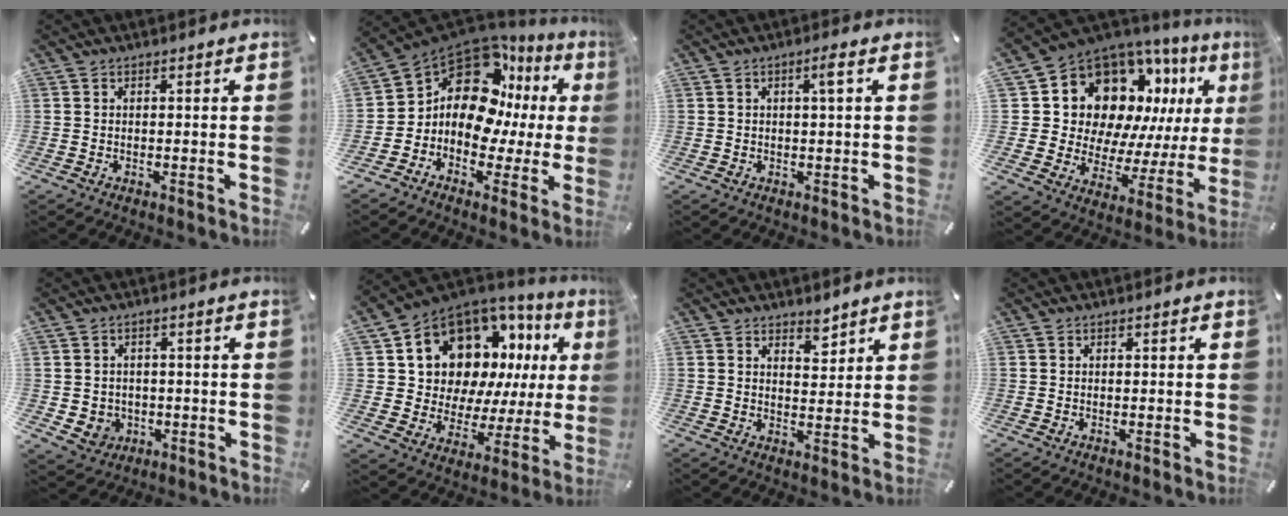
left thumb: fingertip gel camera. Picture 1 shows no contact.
{"total": 15.0, "force": [4.9, 10.6, 9.4], "torque": [-0.186, -0.058, 0.077]}
{"total": 2.7, "force": [0.8, 0.3, 2.5], "torque": [-0.049, 0.003, 0.011]}
{"total": 14.7, "force": [8.1, 10.8, 5.7], "torque": [-0.101, -0.087, 0.159]}
{"total": 4.5, "force": [0.0, 4.5, 0.5], "torque": [-0.009, -0.003, -0.001]}
{"total": 14.2, "force": [8.3, 10.0, 5.8], "torque": [-0.104, -0.079, 0.160]}
{"total": 4.1, "force": [3.6, 1.8, 0.3], "torque": [0.017, -0.030, 0.063]}
{"total": 0.0}